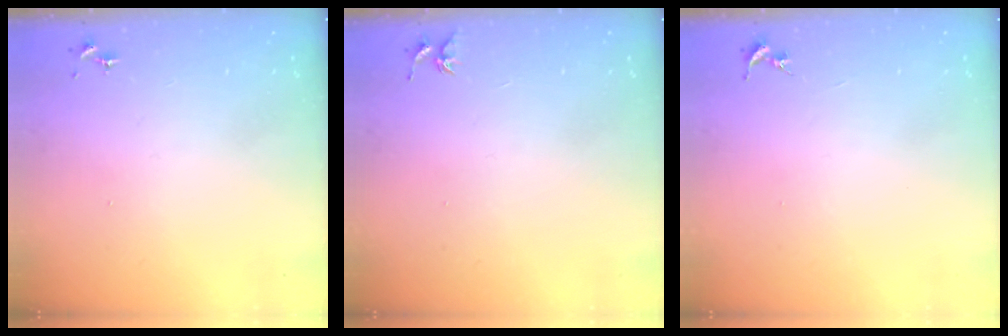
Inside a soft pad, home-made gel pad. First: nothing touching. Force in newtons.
{"total": 3.7, "press": 3.7, "slide": 0.4}
{"total": 0.0}